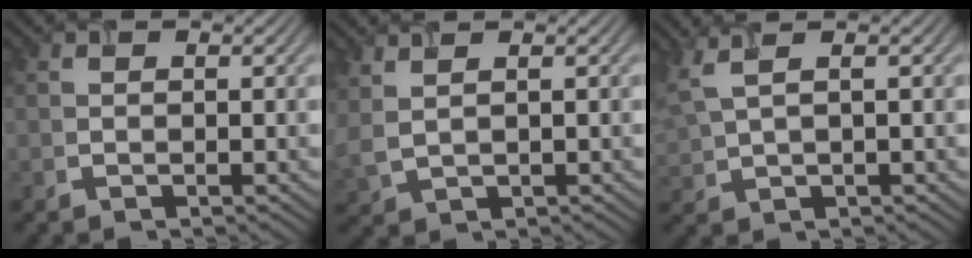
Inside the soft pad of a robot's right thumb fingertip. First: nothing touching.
{"total": 3.4, "force": [2.1, 1.0, 2.5], "torque": [-0.074, 0.013, 0.035]}
{"total": 4.9, "force": [2.9, 1.4, 3.7], "torque": [-0.118, 0.013, 0.062]}